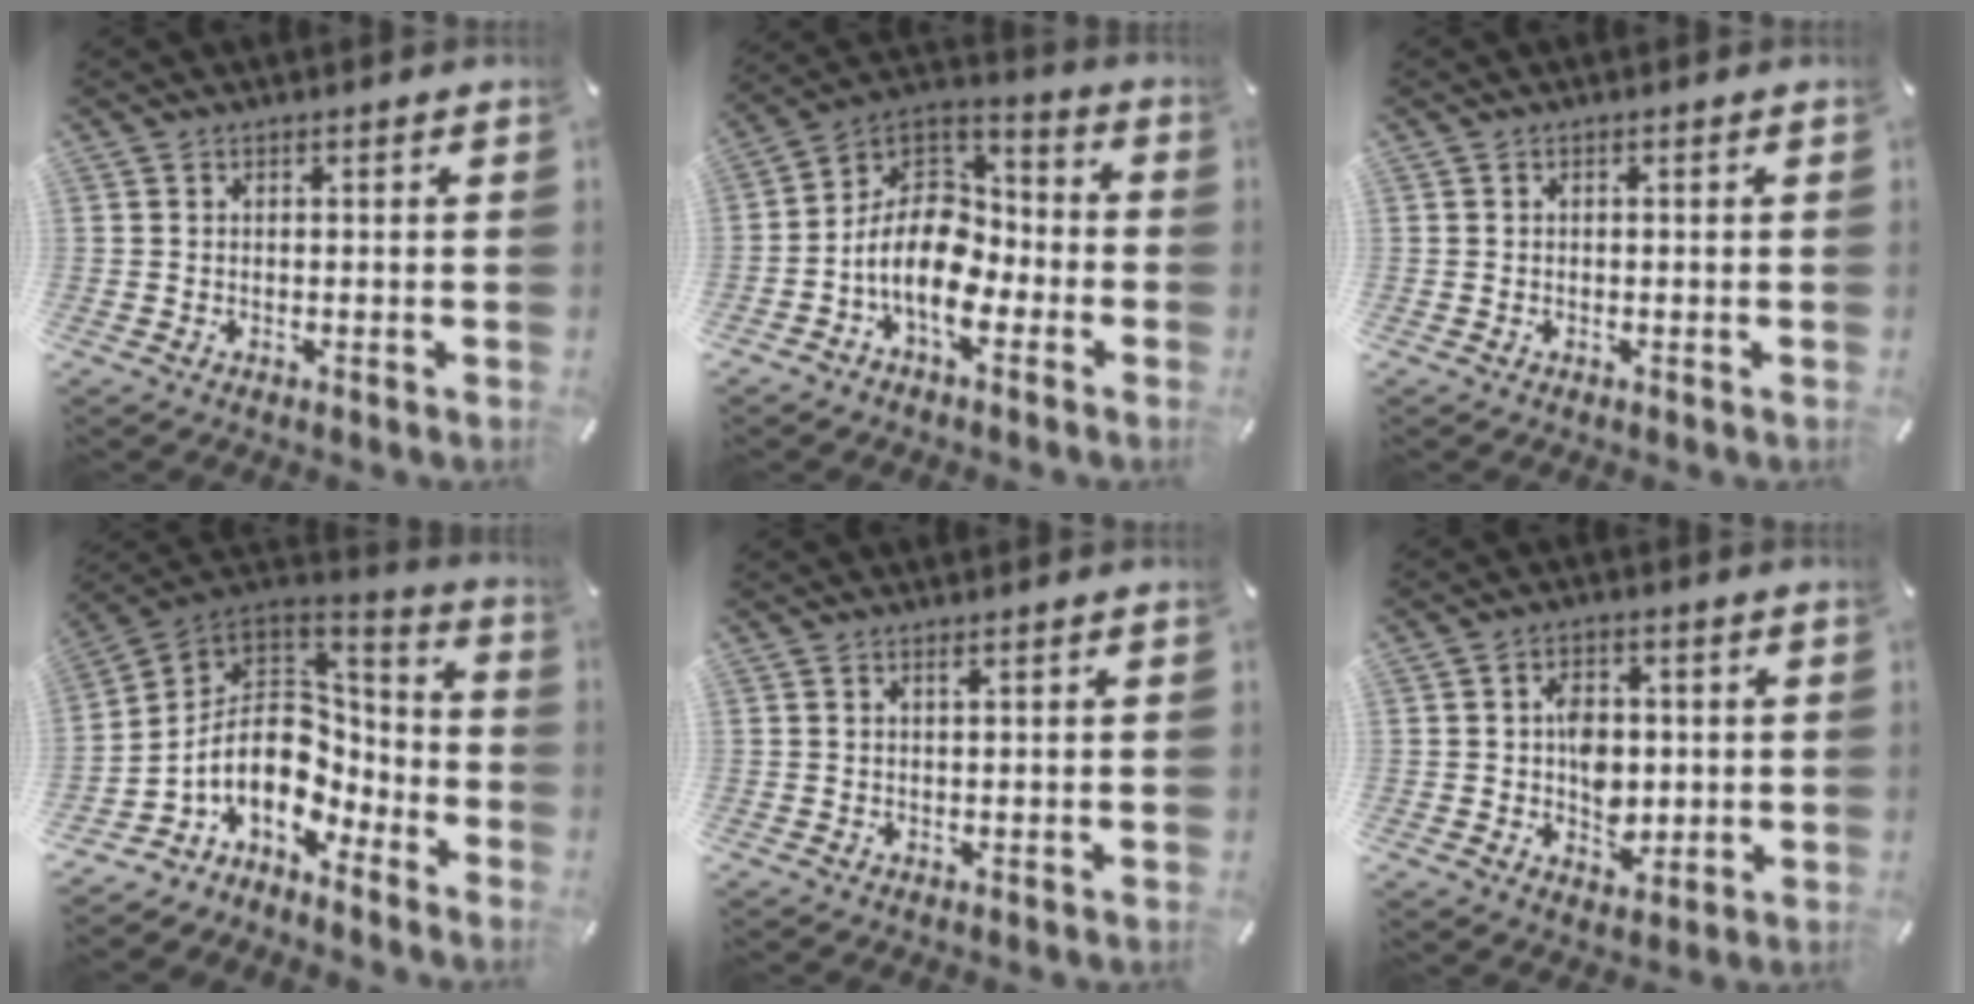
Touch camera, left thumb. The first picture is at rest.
{"total": 13.8, "force": [-5.5, 9.3, 8.6], "torque": [-0.183, 0.012, -0.102]}
{"total": 0.0}
{"total": 15.7, "force": [-3.3, 11.3, 10.4], "torque": [-0.213, -0.019, -0.061]}
{"total": 0.8, "force": [0.4, 0.0, 0.7], "torque": [-0.012, 0.000, 0.006]}
{"total": 8.2, "force": [-0.2, 6.4, 5.0], "torque": [-0.055, 0.003, -0.003]}